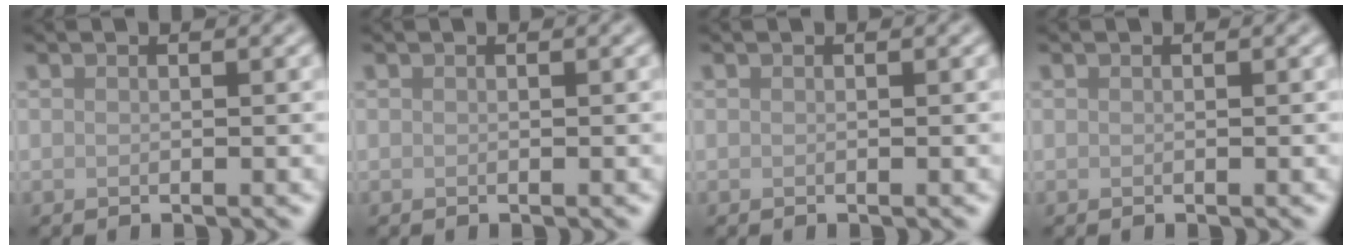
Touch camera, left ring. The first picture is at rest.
{"total": 0.0}
{"total": 0.0}
{"total": 0.0}